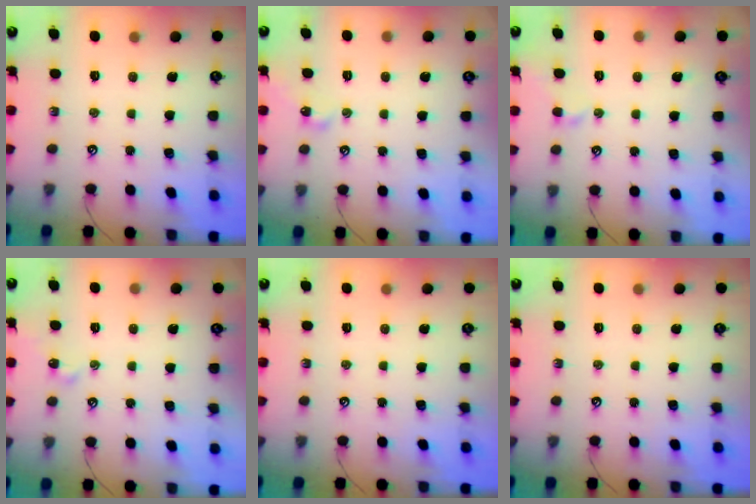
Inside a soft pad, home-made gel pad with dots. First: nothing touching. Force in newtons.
{"total": 5.1, "press": 5.1, "slide": 0.1}
{"total": 1.4, "press": 1.3, "slide": 0.3}
{"total": 0.9, "press": 0.9, "slide": 0.2}
{"total": 0.0}
{"total": 0.0}